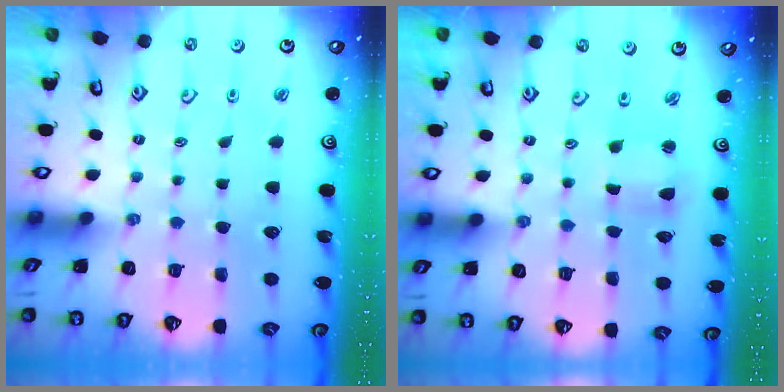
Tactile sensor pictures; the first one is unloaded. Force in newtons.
{"total": 2.7, "press": 2.7, "slide": 0.3}